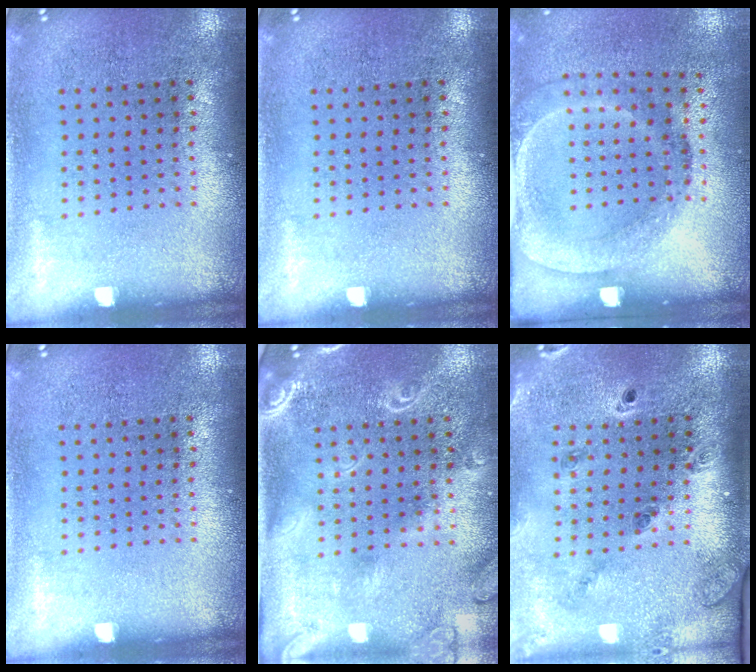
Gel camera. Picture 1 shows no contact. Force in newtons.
{"total": 0.0}
{"total": 1.8, "press": 1.2, "slide": 1.4}
{"total": 0.0}
{"total": 2.3, "press": 1.9, "slide": 1.2}
{"total": 1.4, "press": 1.4, "slide": 0.3}